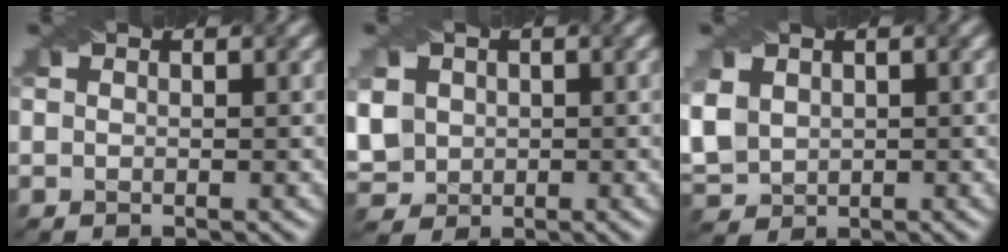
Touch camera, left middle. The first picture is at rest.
{"total": 6.0, "force": [1.4, 5.2, 2.6], "torque": [-0.089, 0.024, 0.029]}
{"total": 4.0, "force": [1.2, 3.2, 2.0], "torque": [-0.071, 0.009, 0.027]}